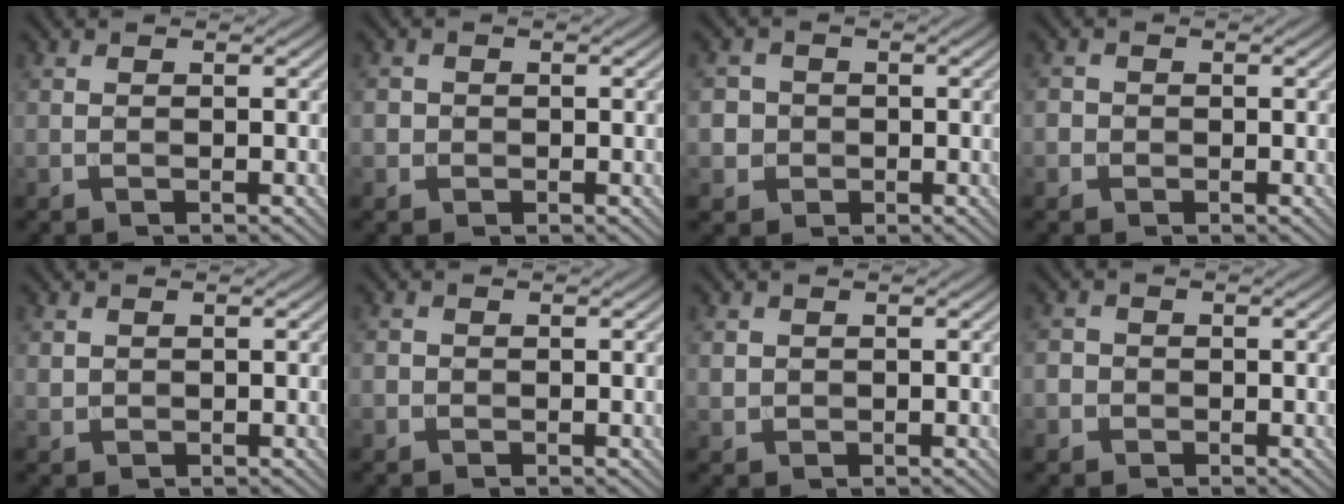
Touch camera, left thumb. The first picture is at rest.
{"total": 1.4, "force": [-0.2, 1.4, 0.2], "torque": [0.002, -0.003, -0.006]}
{"total": 3.8, "force": [-0.3, 3.7, 0.7], "torque": [-0.017, 0.005, -0.022]}
{"total": 1.5, "force": [-0.4, 1.4, 0.3], "torque": [-0.002, -0.002, -0.010]}
{"total": 1.1, "force": [0.5, 0.9, 0.3], "torque": [-0.011, -0.004, 0.013]}
{"total": 1.0, "force": [-0.3, 0.9, 0.2], "torque": [-0.002, -0.004, -0.010]}
{"total": 1.4, "force": [0.3, 1.3, 0.3], "torque": [-0.012, -0.007, 0.007]}
{"total": 2.1, "force": [-0.6, 2.0, 0.4], "torque": [0.000, 0.000, -0.021]}